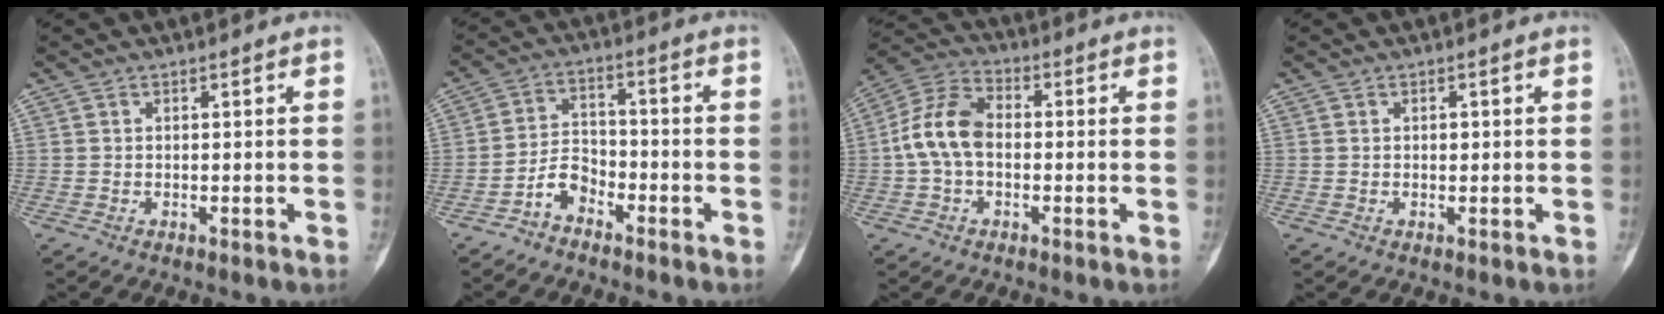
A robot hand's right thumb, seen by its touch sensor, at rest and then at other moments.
{"total": 5.0, "force": [-3.5, 2.9, 2.0], "torque": [-0.027, 0.036, -0.077]}
{"total": 10.3, "force": [-0.5, 6.7, 7.7], "torque": [-0.151, 0.031, -0.022]}
{"total": 1.0, "force": [0.1, 0.7, 0.7], "torque": [-0.005, 0.002, 0.002]}